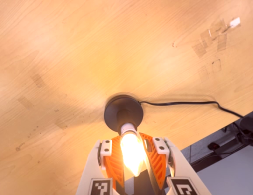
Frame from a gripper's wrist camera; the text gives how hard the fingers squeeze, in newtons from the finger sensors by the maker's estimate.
{"total": 15.3, "left": 14.0, "right": 16.6}